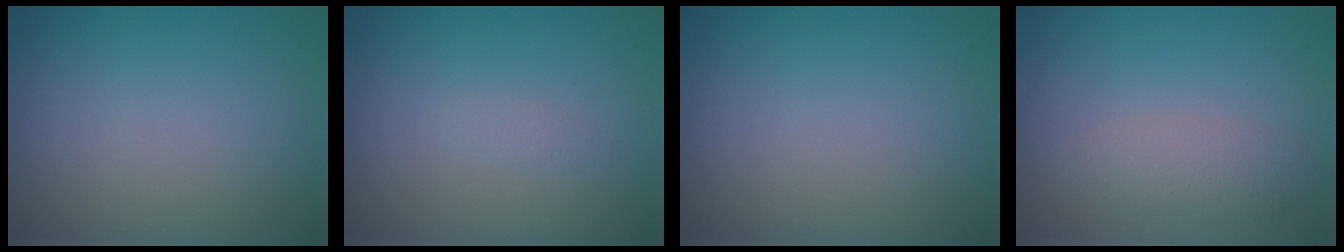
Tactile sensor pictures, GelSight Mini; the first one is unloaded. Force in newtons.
{"total": 0.5, "press": 0.5, "slide": 0.0}
{"total": 0.0}
{"total": 2.1, "press": 2.1, "slide": 0.1}